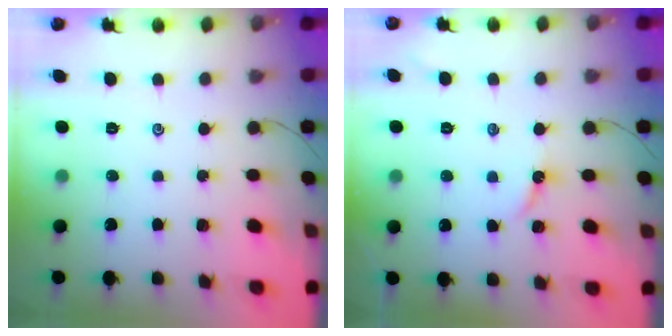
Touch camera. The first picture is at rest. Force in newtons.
{"total": 2.6, "press": 2.6, "slide": 0.3}